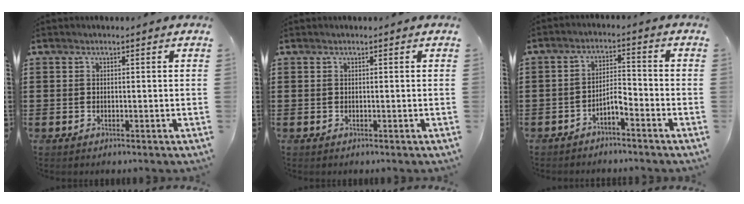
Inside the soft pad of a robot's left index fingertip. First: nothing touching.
{"total": 0.0}
{"total": 3.2, "force": [-2.5, 0.6, 1.9], "torque": [-0.038, 0.010, -0.051]}